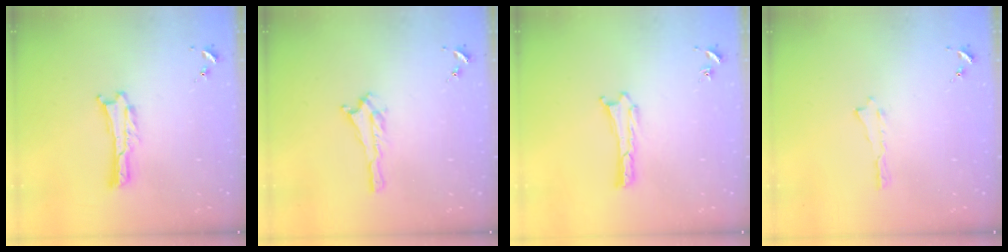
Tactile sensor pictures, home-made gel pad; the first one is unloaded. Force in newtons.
{"total": 1.5, "press": 1.4, "slide": 0.2}
{"total": 0.0}
{"total": 0.0}